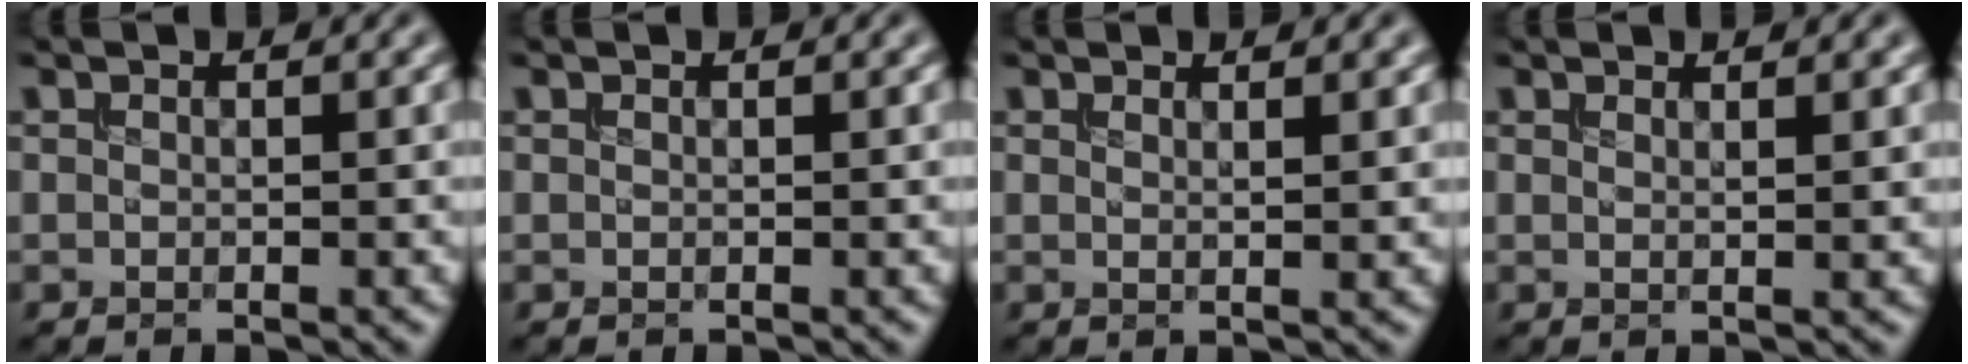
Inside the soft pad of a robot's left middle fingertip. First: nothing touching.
{"total": 0.0}
{"total": 1.7, "force": [1.0, 0.6, 1.3], "torque": [-0.010, 0.003, 0.004]}
{"total": 1.7, "force": [0.9, 0.6, 1.3], "torque": [-0.008, 0.004, 0.002]}